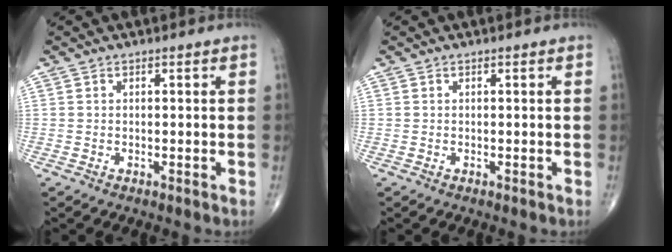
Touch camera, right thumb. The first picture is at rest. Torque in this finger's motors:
{"motor_torque": [0.01, 0.01, 0.00, 0.00, 0.00]}